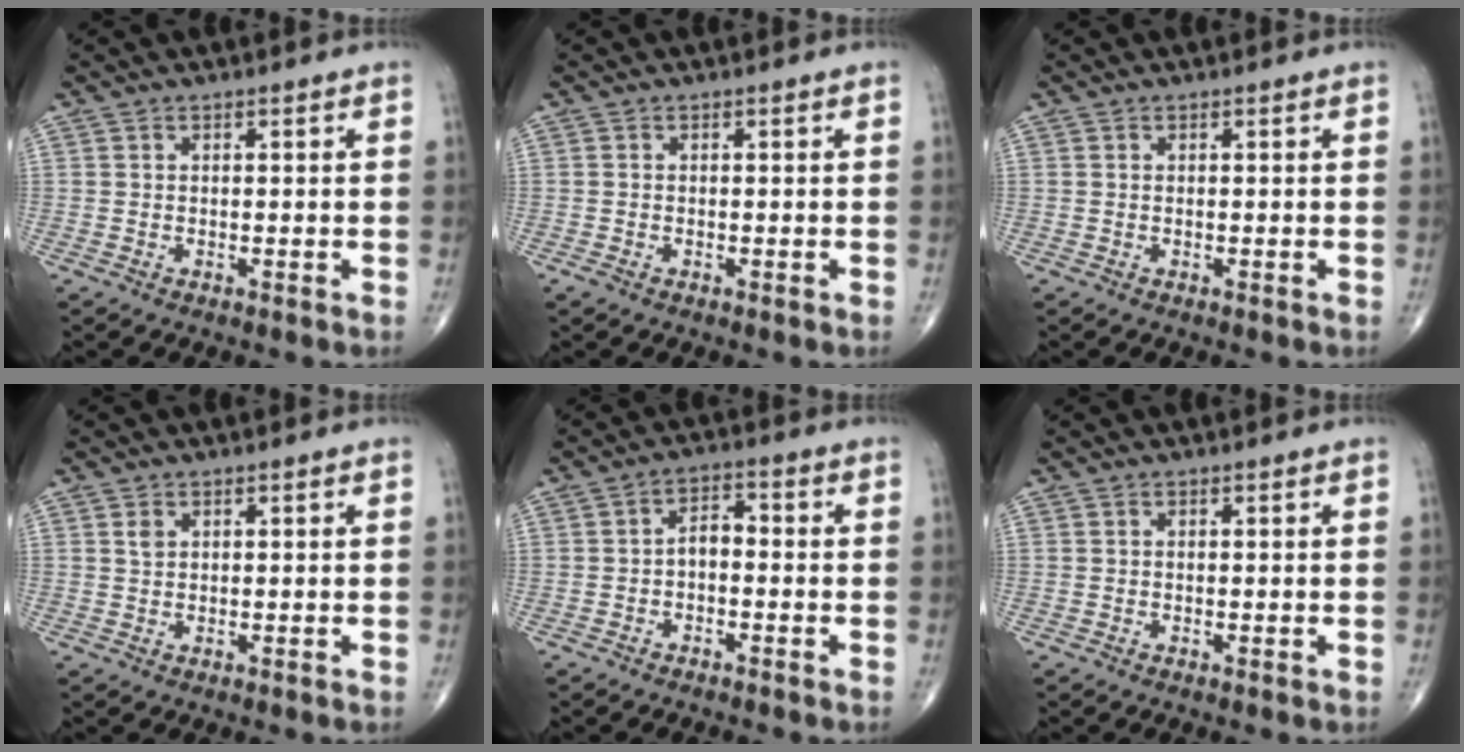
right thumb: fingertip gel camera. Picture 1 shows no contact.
{"total": 0.8, "force": [-0.5, 0.5, 0.5], "torque": [-0.015, -0.001, -0.010]}
{"total": 0.0}
{"total": 1.4, "force": [0.6, 1.0, 0.8], "torque": [-0.011, -0.002, 0.013]}
{"total": 3.7, "force": [-0.9, 2.1, 2.8], "torque": [-0.036, 0.023, -0.025]}
{"total": 0.0}